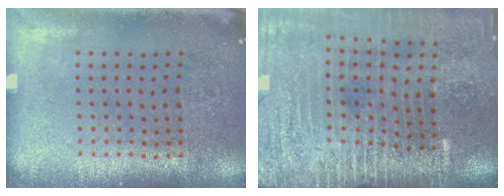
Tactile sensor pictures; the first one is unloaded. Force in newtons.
{"total": 4.0, "press": 3.4, "slide": 2.2}